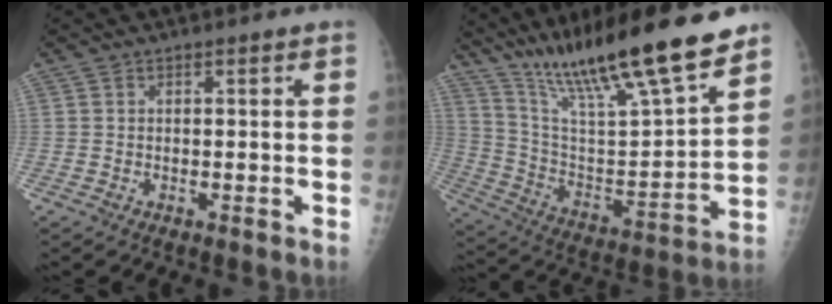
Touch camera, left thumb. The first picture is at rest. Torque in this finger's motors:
{"motor_torque": [1.53, 1.51, 1.42, -1.35, 0.14]}